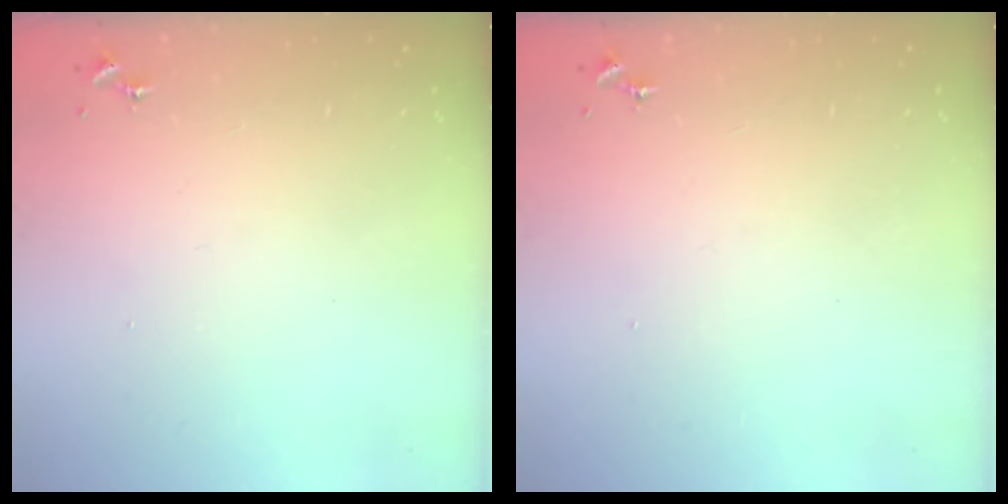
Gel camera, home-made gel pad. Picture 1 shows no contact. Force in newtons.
{"total": 0.0}